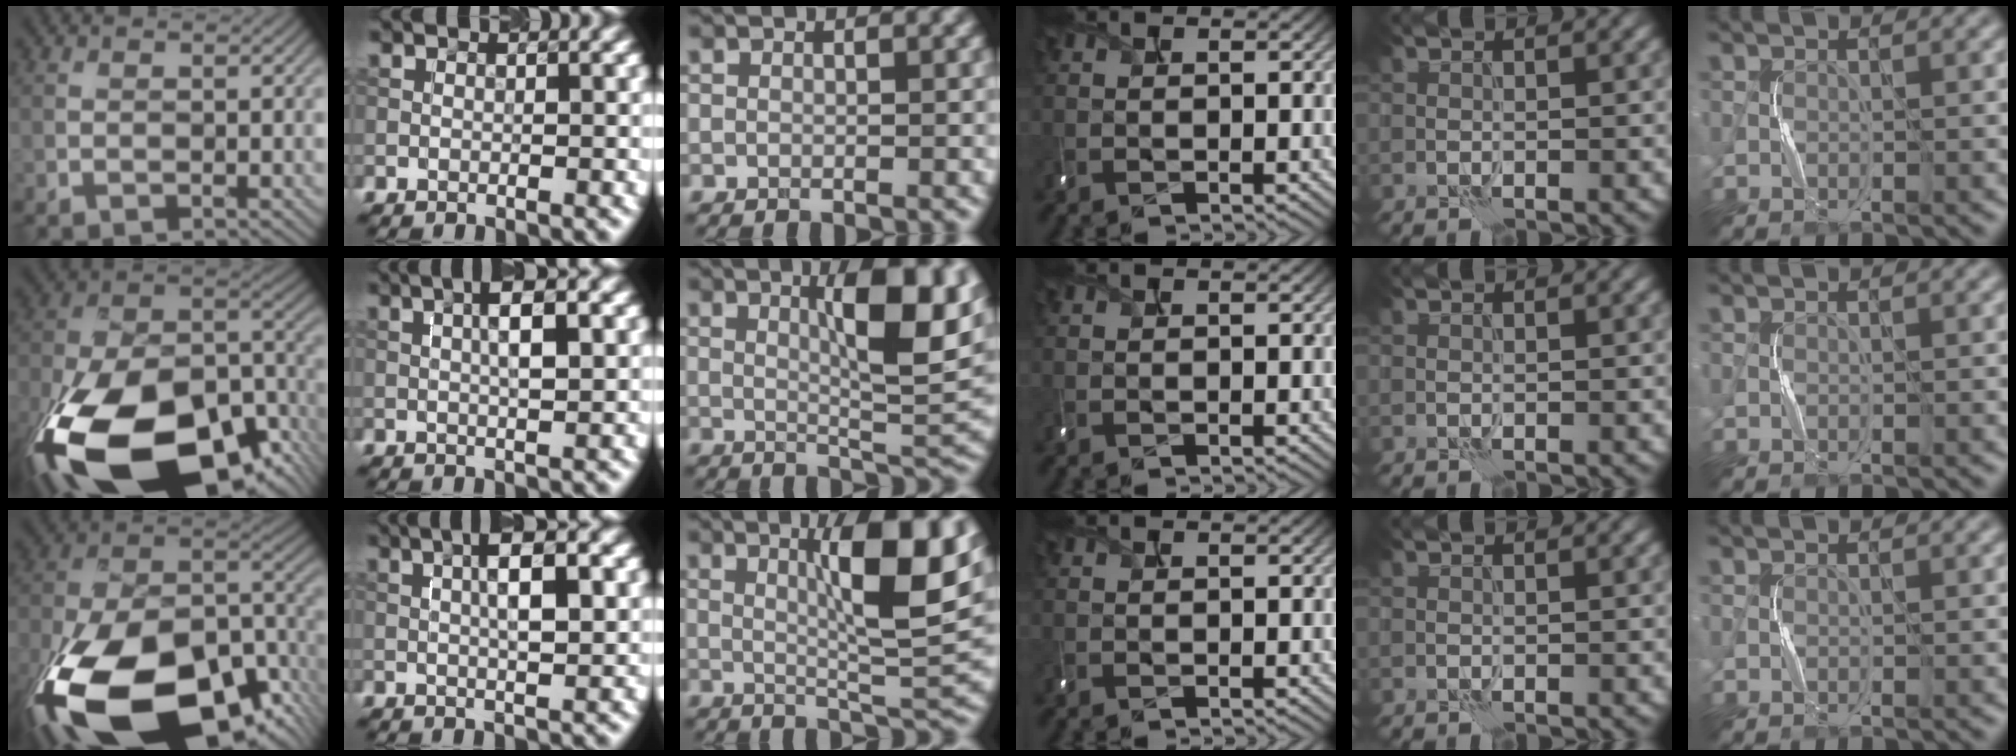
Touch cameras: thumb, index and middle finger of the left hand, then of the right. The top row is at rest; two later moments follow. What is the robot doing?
{"motion": "shake", "object": "tambourine"}